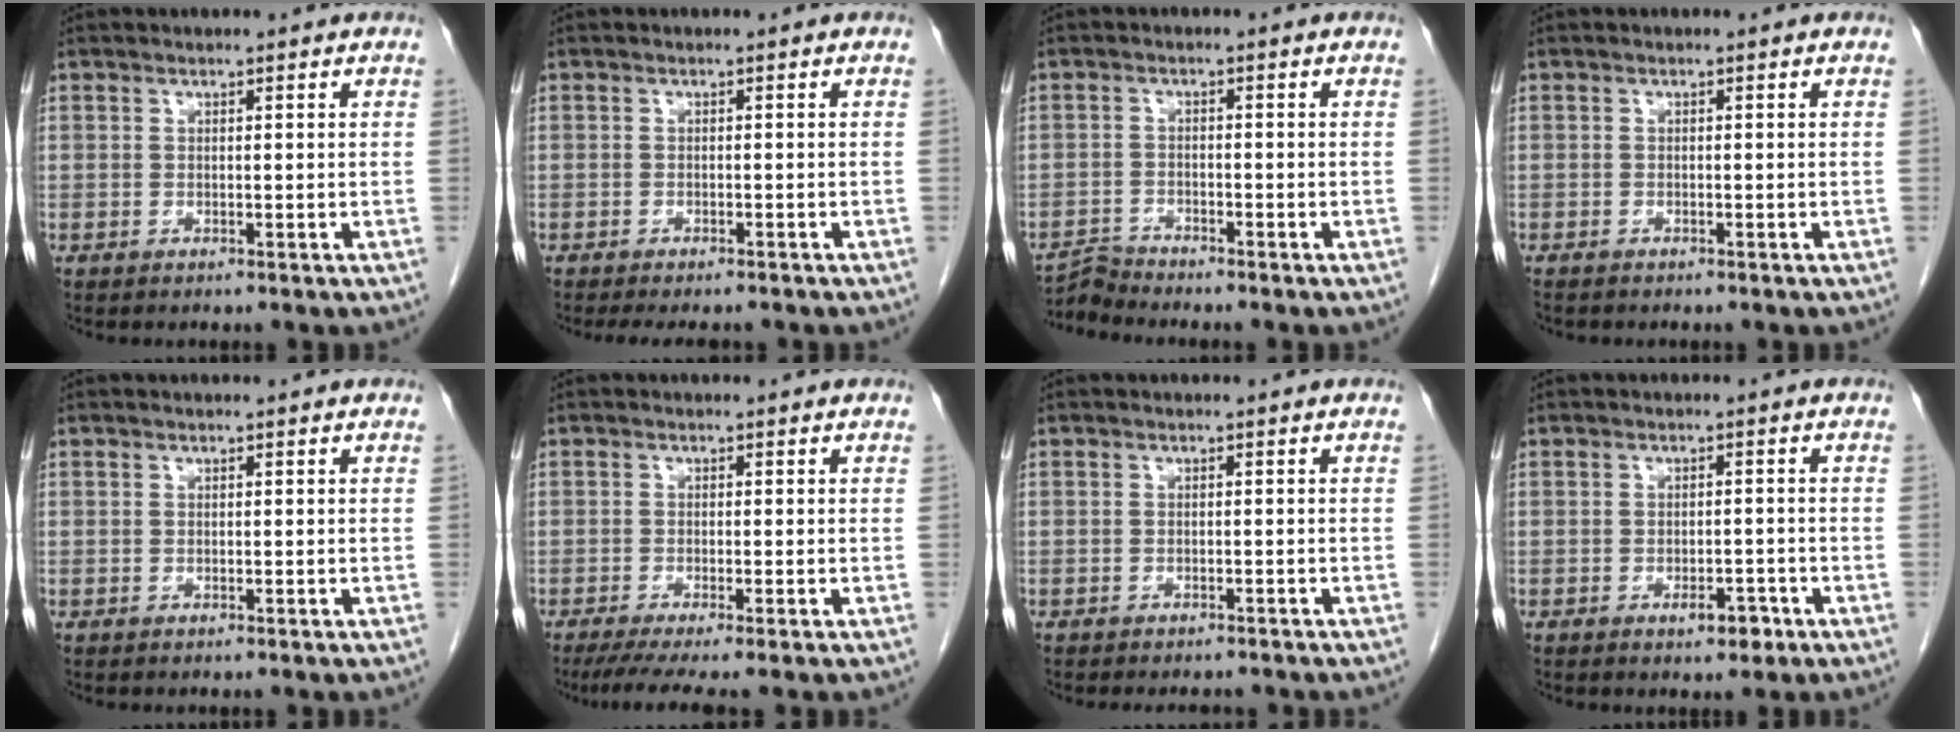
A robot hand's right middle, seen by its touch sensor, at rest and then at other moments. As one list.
[{"total": 5.4, "force": [-4.8, 1.5, 2.1], "torque": [-0.022, -0.009, -0.064]}, {"total": 2.9, "force": [-2.7, -0.7, -0.8], "torque": [0.017, -0.017, -0.051]}, {"total": 1.0, "force": [-0.9, 0.4, 0.3], "torque": [-0.010, -0.002, -0.013]}, {"total": 0.0}, {"total": 5.4, "force": [-4.1, -0.2, 3.5], "torque": [-0.053, -0.016, -0.069]}, {"total": 3.8, "force": [-3.4, 1.1, 1.1], "torque": [-0.013, -0.004, -0.043]}, {"total": 2.9, "force": [-1.6, 1.3, 2.1], "torque": [-0.028, 0.002, -0.019]}]